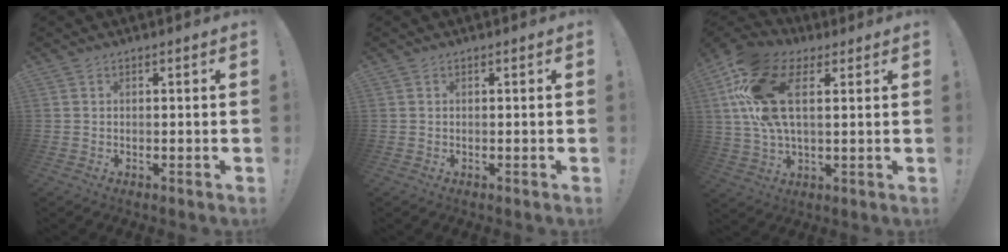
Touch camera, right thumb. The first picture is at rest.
{"total": 0.0}
{"total": 18.3, "force": [5.9, 9.8, 14.3], "torque": [-0.292, -0.004, 0.106]}